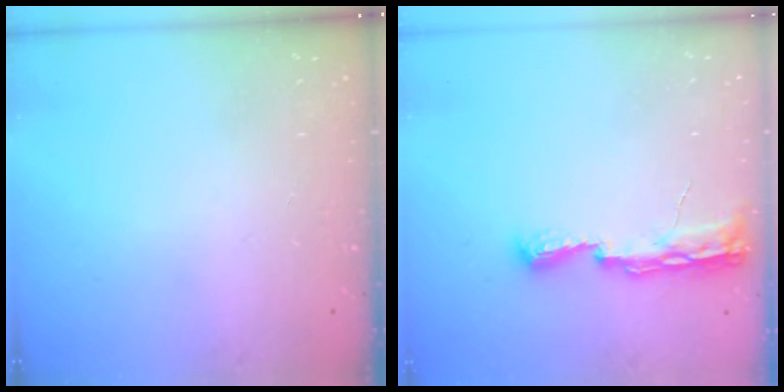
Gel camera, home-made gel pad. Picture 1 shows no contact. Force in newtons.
{"total": 8.1, "press": 8.0, "slide": 0.9}